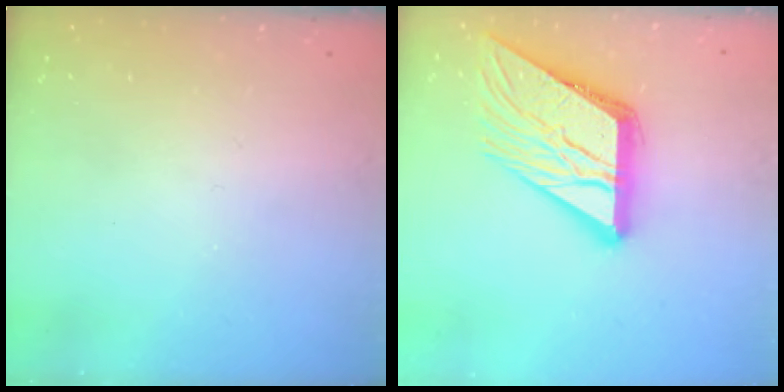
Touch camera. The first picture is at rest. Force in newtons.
{"total": 20.0, "press": 19.8, "slide": 2.2}